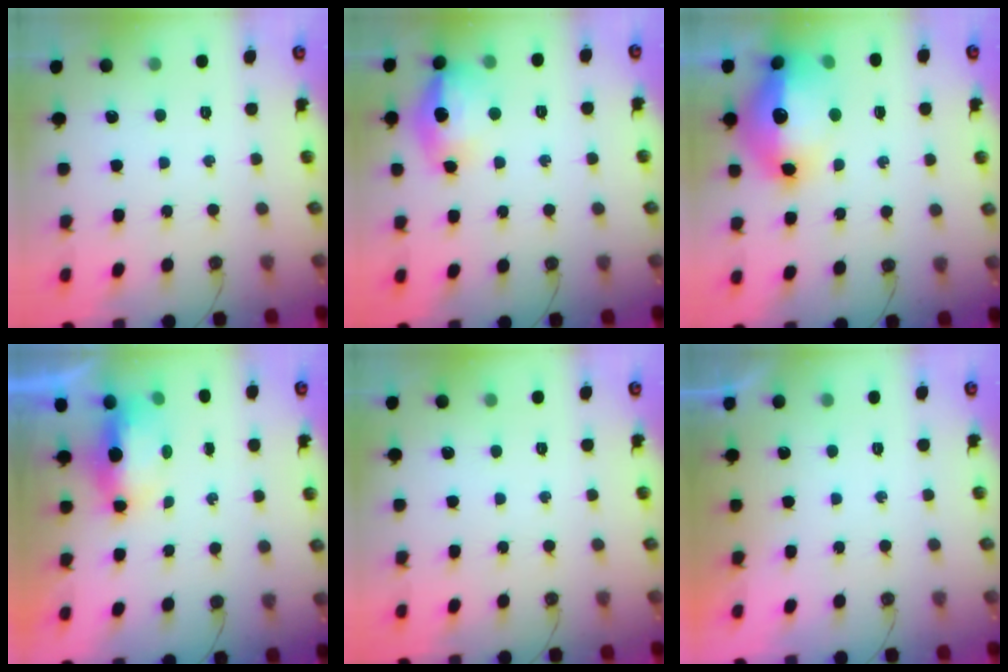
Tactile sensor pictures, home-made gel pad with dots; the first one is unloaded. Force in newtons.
{"total": 16.2, "press": 16.1, "slide": 1.4}
{"total": 24.4, "press": 20.8, "slide": 12.8}
{"total": 10.5, "press": 7.5, "slide": 7.3}
{"total": 0.0}
{"total": 0.0}